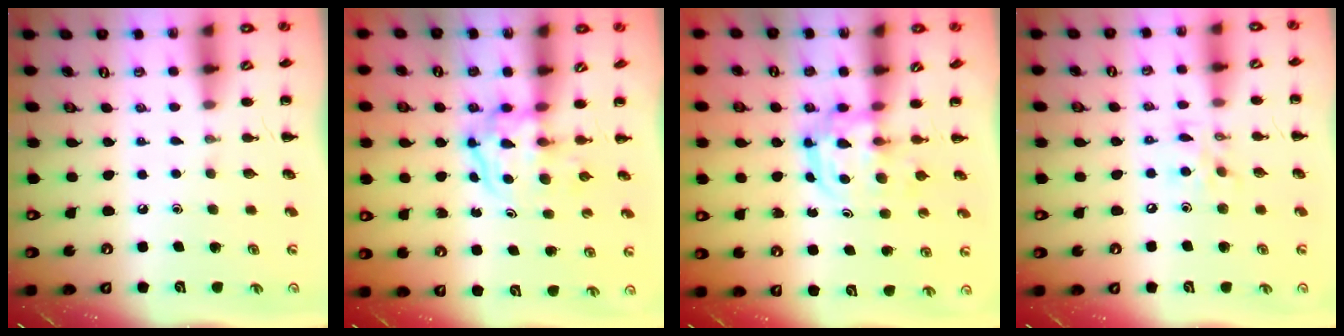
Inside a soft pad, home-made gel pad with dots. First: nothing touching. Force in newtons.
{"total": 3.8, "press": 3.7, "slide": 0.4}
{"total": 3.1, "press": 3.1, "slide": 0.4}
{"total": 9.2, "press": 9.1, "slide": 1.1}